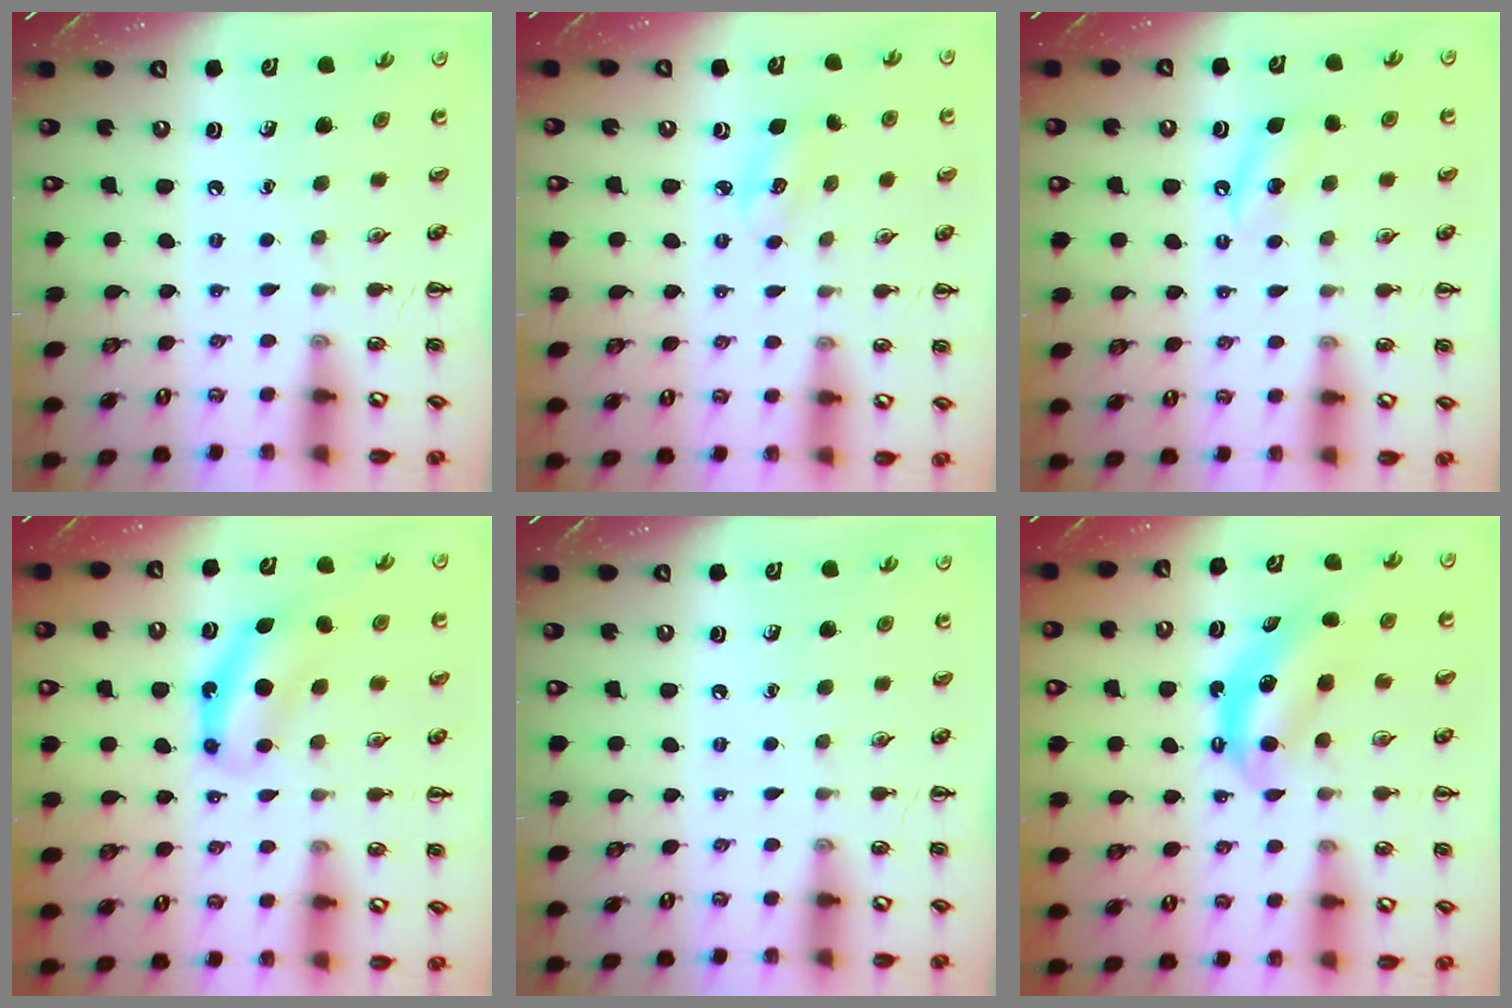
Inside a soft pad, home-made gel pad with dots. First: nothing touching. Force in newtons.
{"total": 3.5, "press": 3.4, "slide": 0.9}
{"total": 5.0, "press": 4.8, "slide": 1.5}
{"total": 7.0, "press": 7.0, "slide": 0.2}
{"total": 0.0}
{"total": 6.2, "press": 6.2, "slide": 0.4}